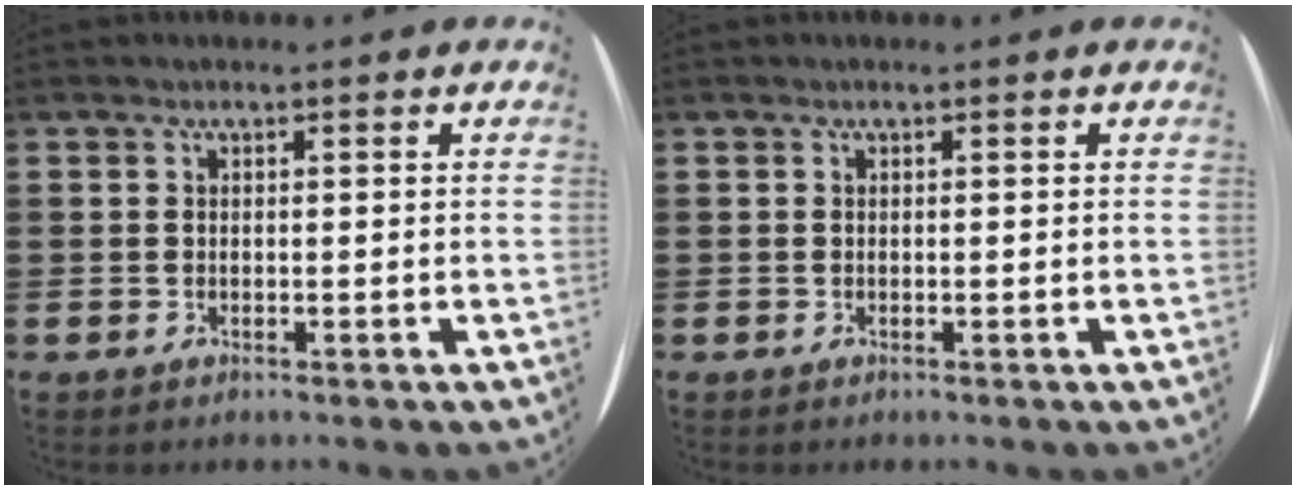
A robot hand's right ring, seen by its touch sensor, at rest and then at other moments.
{"total": 0.0}